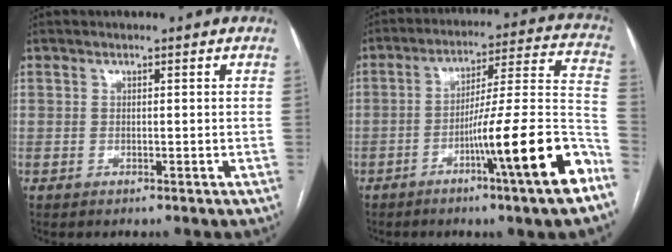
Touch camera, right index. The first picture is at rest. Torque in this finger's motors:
{"motor_torque": [2.03, -0.11, 1.05, 0.21]}